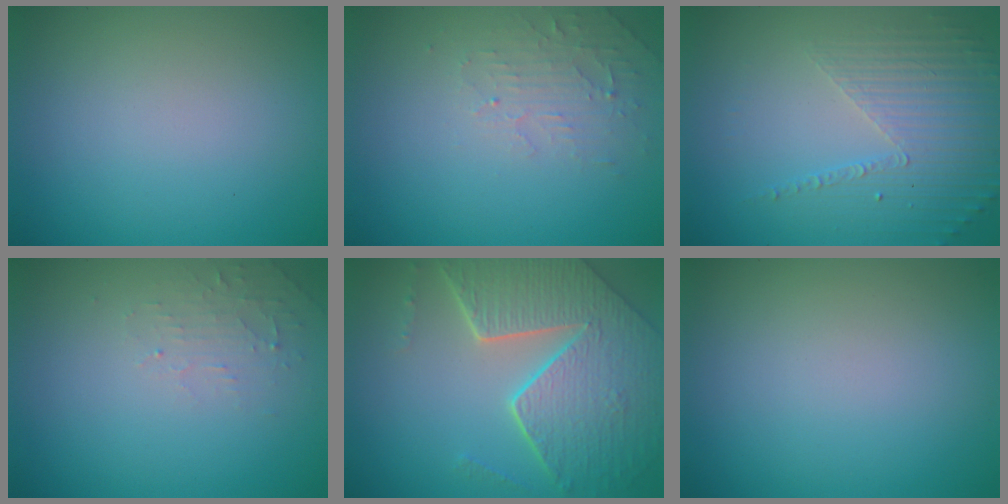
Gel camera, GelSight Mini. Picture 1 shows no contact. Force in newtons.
{"total": 2.4, "press": 2.3, "slide": 0.5}
{"total": 5.2, "press": 3.1, "slide": 4.1}
{"total": 1.6, "press": 1.5, "slide": 0.3}
{"total": 8.1, "press": 5.7, "slide": 5.7}
{"total": 0.0}